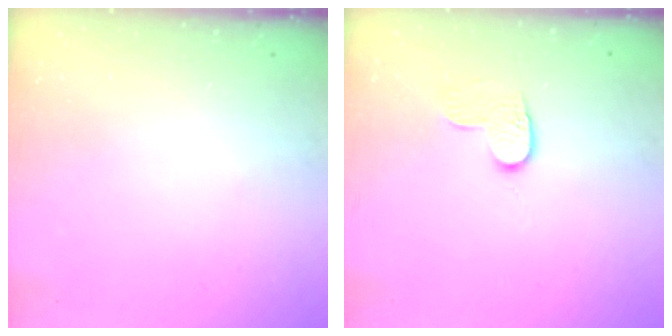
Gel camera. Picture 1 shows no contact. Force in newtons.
{"total": 6.0, "press": 6.0, "slide": 0.5}